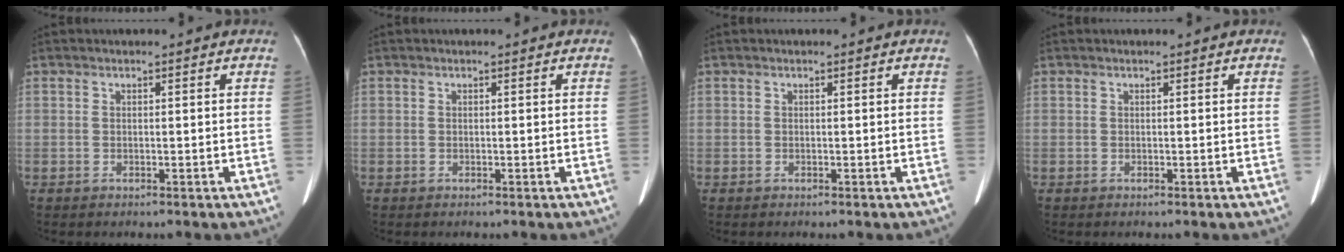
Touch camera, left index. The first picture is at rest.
{"total": 0.0}
{"total": 0.0}
{"total": 0.0}